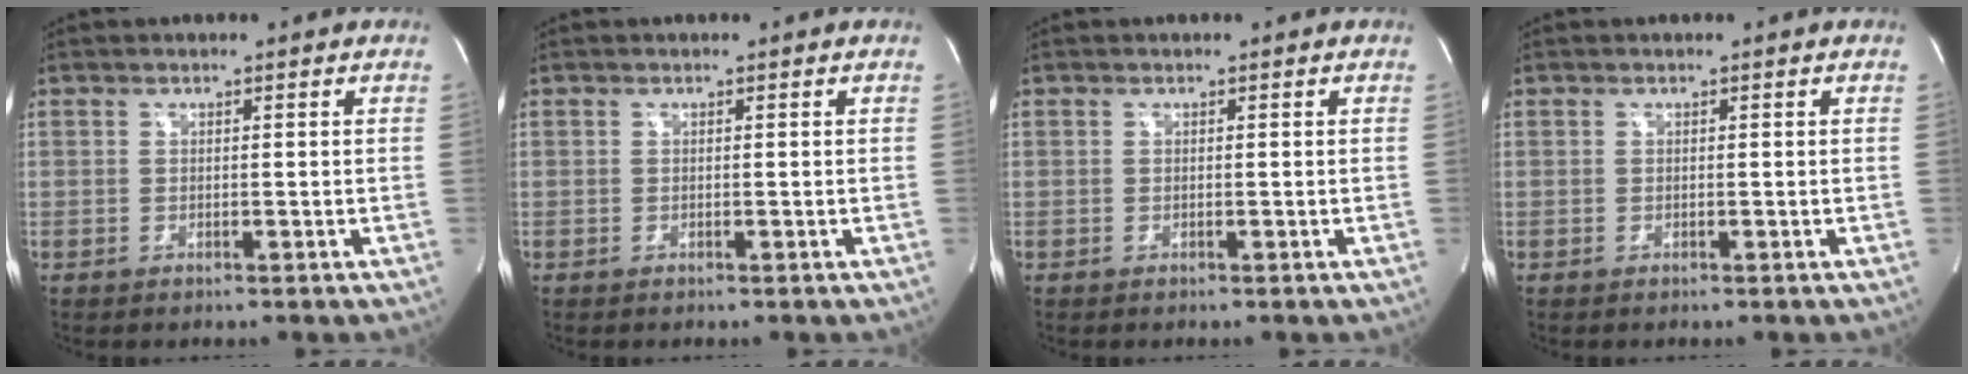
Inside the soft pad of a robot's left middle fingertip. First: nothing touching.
{"total": 0.0}
{"total": 0.0}
{"total": 0.0}